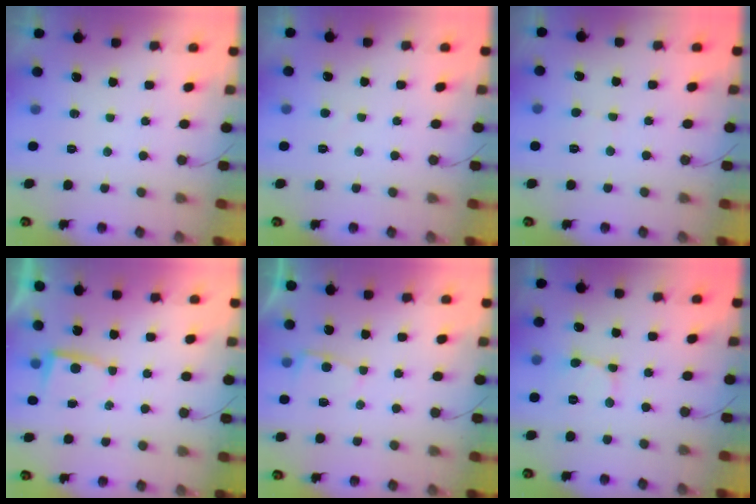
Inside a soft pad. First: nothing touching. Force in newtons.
{"total": 2.0, "press": 2.0, "slide": 0.1}
{"total": 2.9, "press": 2.9, "slide": 0.3}
{"total": 2.9, "press": 2.9, "slide": 0.4}
{"total": 2.7, "press": 2.7, "slide": 0.4}
{"total": 2.9, "press": 2.9, "slide": 0.2}